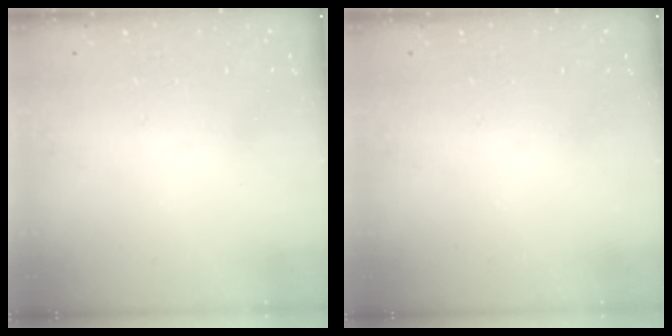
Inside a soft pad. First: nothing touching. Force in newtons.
{"total": 0.0}